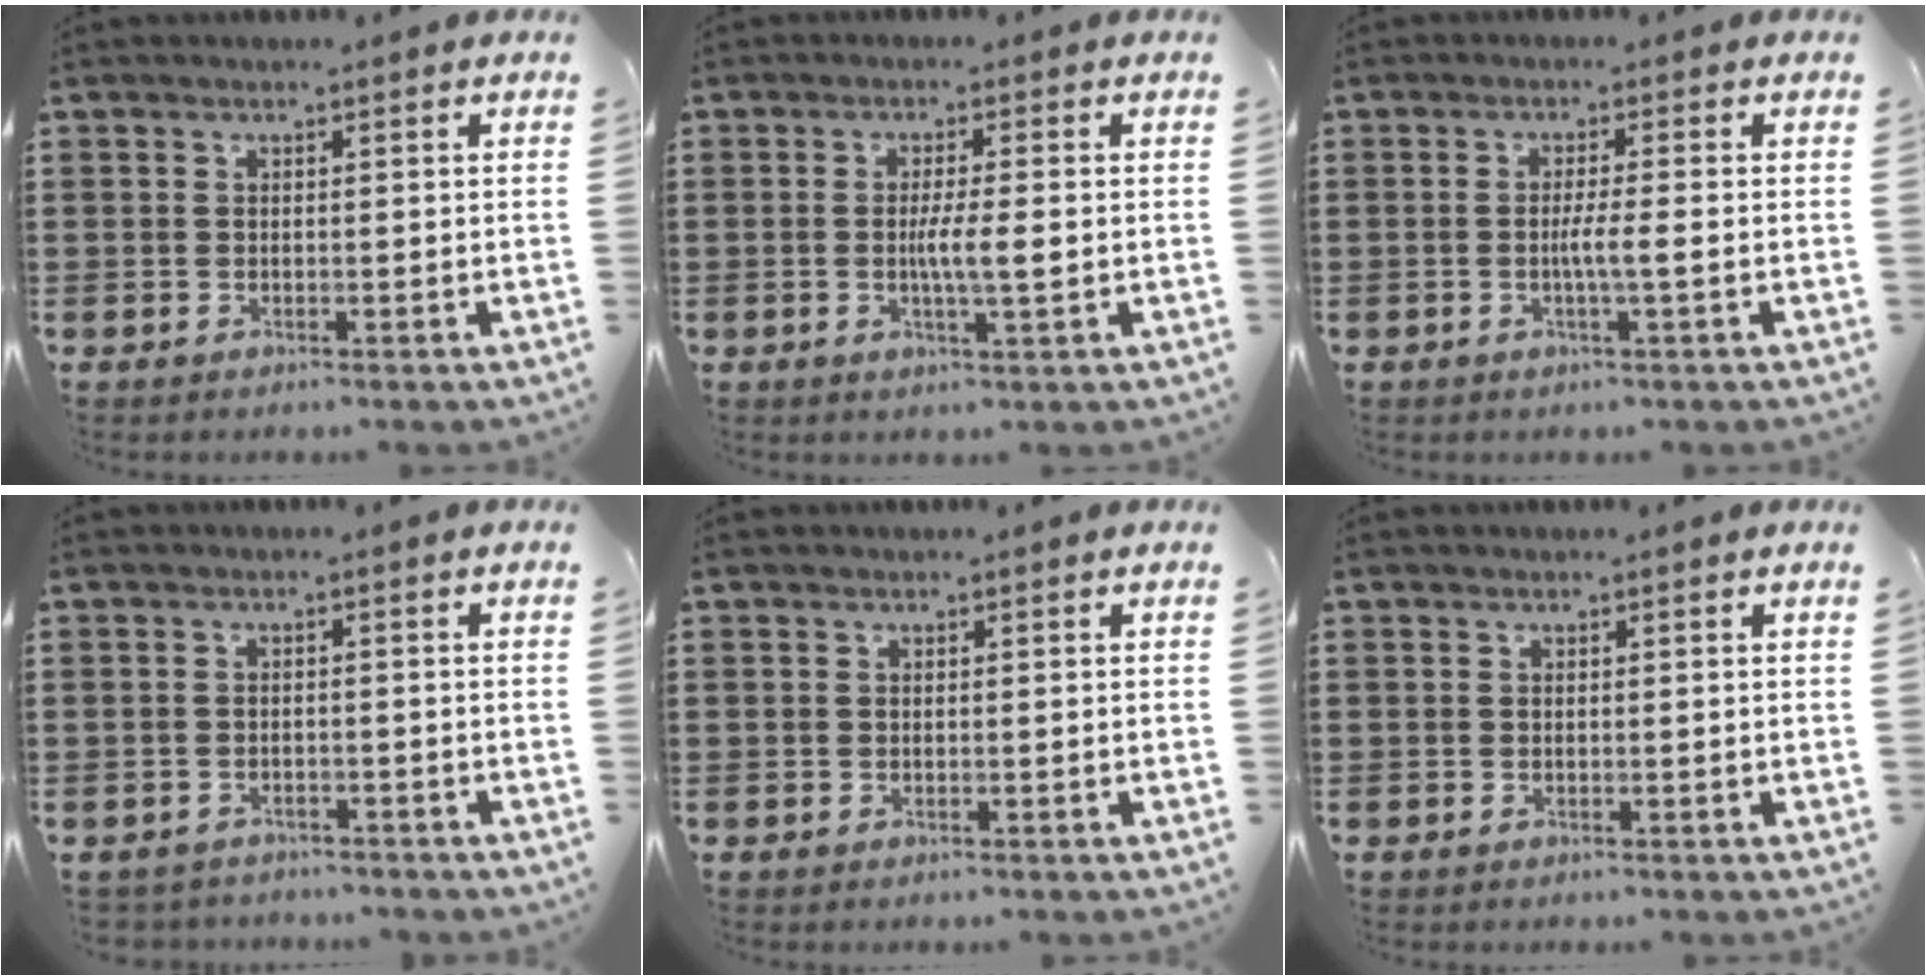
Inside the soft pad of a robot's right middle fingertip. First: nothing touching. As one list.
[{"total": 4.3, "force": [-0.4, 0.4, 4.3], "torque": [-0.076, -0.003, -0.009]}, {"total": 2.9, "force": [-0.6, -0.2, 2.9], "torque": [-0.051, -0.005, -0.013]}, {"total": 1.6, "force": [-1.5, 0.3, -0.1], "torque": [-0.005, -0.001, -0.034]}, {"total": 0.0}, {"total": 0.0}]